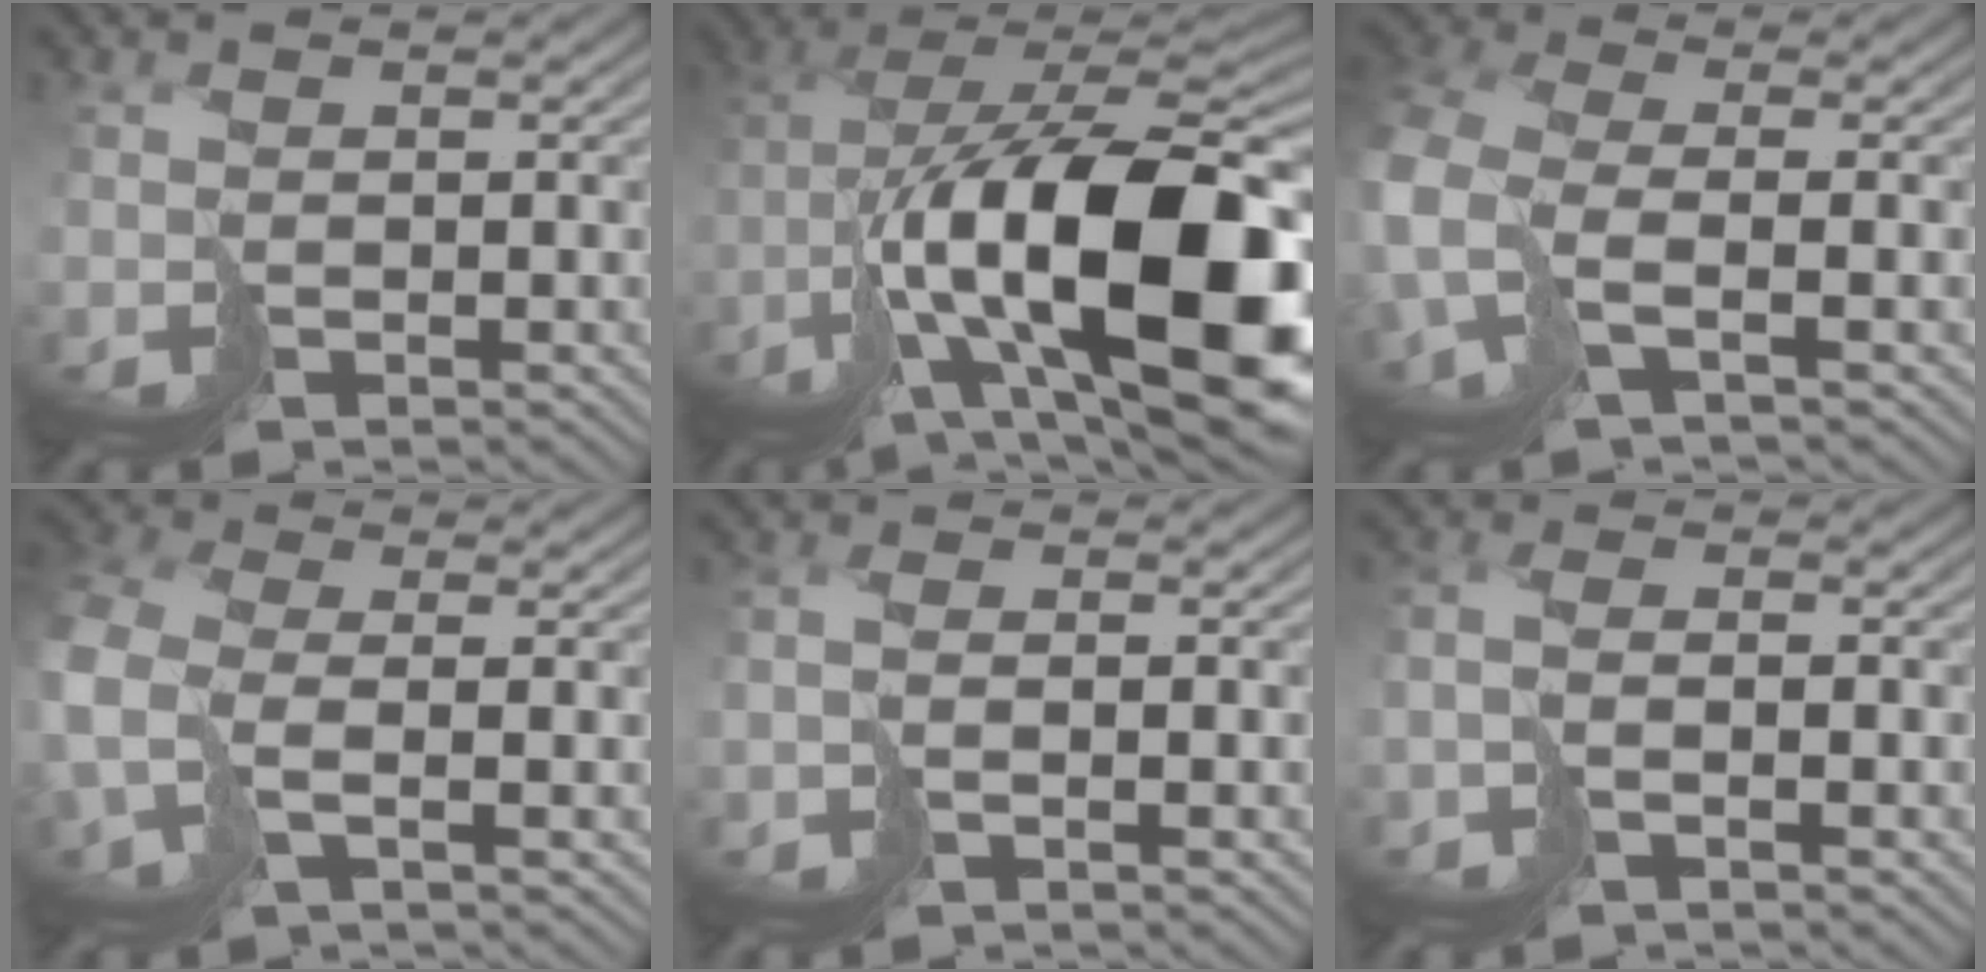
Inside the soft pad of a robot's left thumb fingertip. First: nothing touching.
{"total": 20.2, "force": [-4.1, 10.2, 17.0], "torque": [-0.314, -0.020, -0.054]}
{"total": 8.6, "force": [-0.8, 4.4, 7.3], "torque": [-0.214, -0.007, -0.026]}
{"total": 7.7, "force": [-0.7, 4.4, 6.3], "torque": [-0.199, -0.008, -0.020]}
{"total": 2.8, "force": [-1.1, 0.9, 2.5], "torque": [-0.047, -0.004, -0.026]}
{"total": 4.1, "force": [-1.9, 1.4, 3.4], "torque": [-0.070, -0.005, -0.040]}